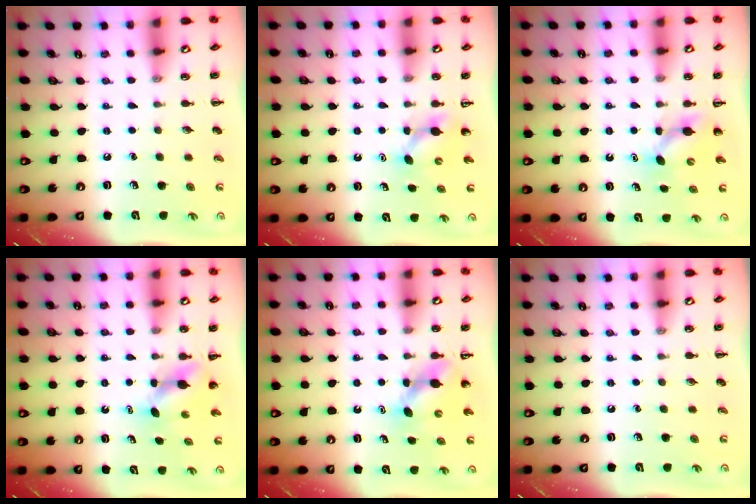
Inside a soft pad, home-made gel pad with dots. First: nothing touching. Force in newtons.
{"total": 4.0, "press": 3.9, "slide": 0.9}
{"total": 4.3, "press": 4.1, "slide": 1.2}
{"total": 3.9, "press": 3.9, "slide": 0.2}
{"total": 4.5, "press": 4.4, "slide": 0.6}
{"total": 0.0}